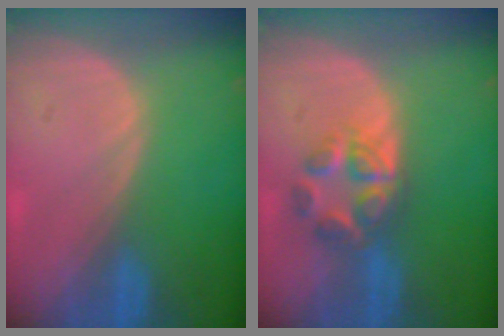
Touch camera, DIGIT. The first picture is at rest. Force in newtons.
{"total": 6.2, "press": 5.5, "slide": 2.8}